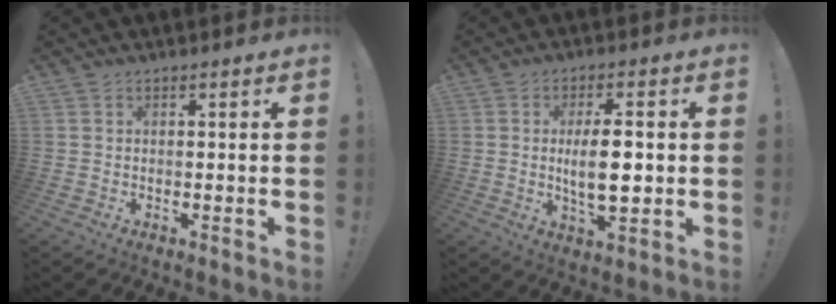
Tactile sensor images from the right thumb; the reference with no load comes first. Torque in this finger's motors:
{"motor_torque": [-0.21, 0.50, 0.76, -0.60, 0.05]}